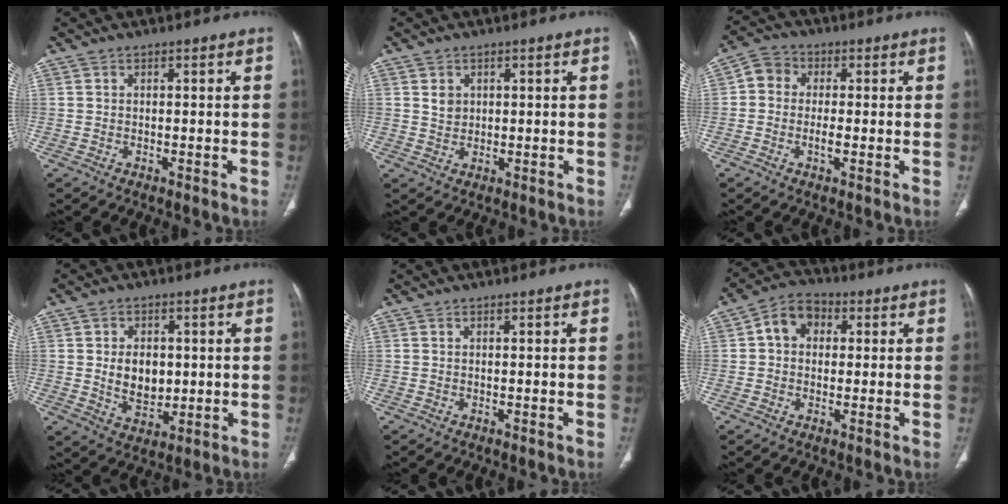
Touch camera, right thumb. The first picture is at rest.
{"total": 2.3, "force": [0.9, 1.9, 1.0], "torque": [-0.006, -0.008, 0.019]}
{"total": 6.0, "force": [-0.2, 4.5, 4.0], "torque": [-0.060, 0.012, -0.019]}
{"total": 8.2, "force": [0.5, 5.9, 5.7], "torque": [-0.064, -0.010, 0.019]}
{"total": 0.0}
{"total": 7.1, "force": [1.3, 5.6, 4.2], "torque": [-0.051, 0.017, 0.011]}